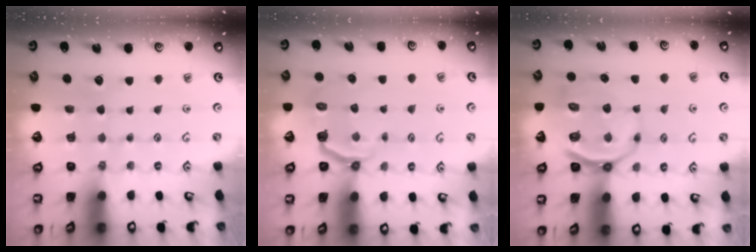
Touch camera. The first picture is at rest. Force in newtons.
{"total": 4.1, "press": 2.5, "slide": 3.2}
{"total": 8.7, "press": 8.1, "slide": 3.1}